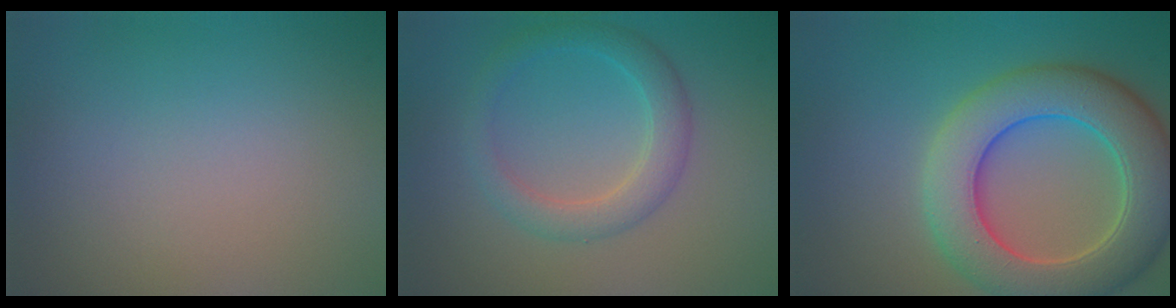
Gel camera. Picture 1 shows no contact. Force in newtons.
{"total": 3.0, "press": 3.0, "slide": 0.1}
{"total": 8.9, "press": 8.9, "slide": 0.6}